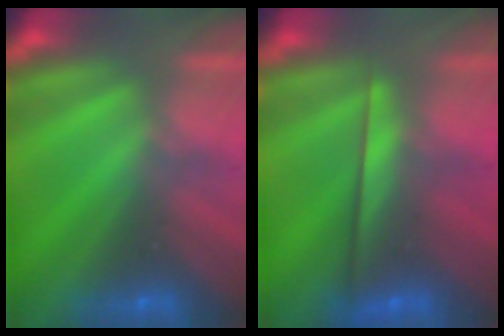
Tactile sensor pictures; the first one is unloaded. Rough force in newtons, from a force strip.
{"total": 2.2}